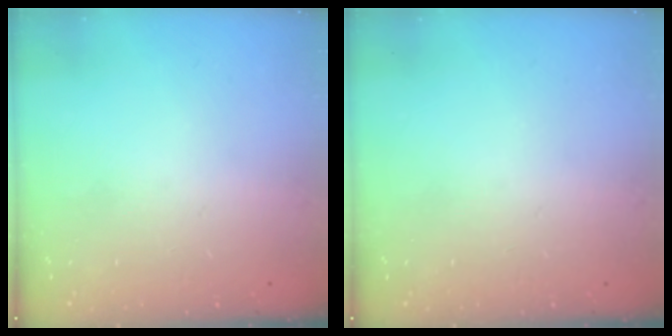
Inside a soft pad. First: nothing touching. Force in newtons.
{"total": 0.0}